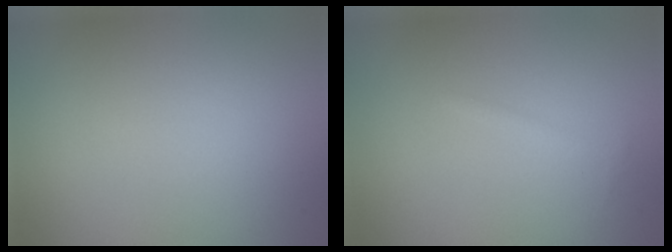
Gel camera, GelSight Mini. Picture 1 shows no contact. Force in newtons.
{"total": 0.6, "press": 0.6, "slide": 0.0}